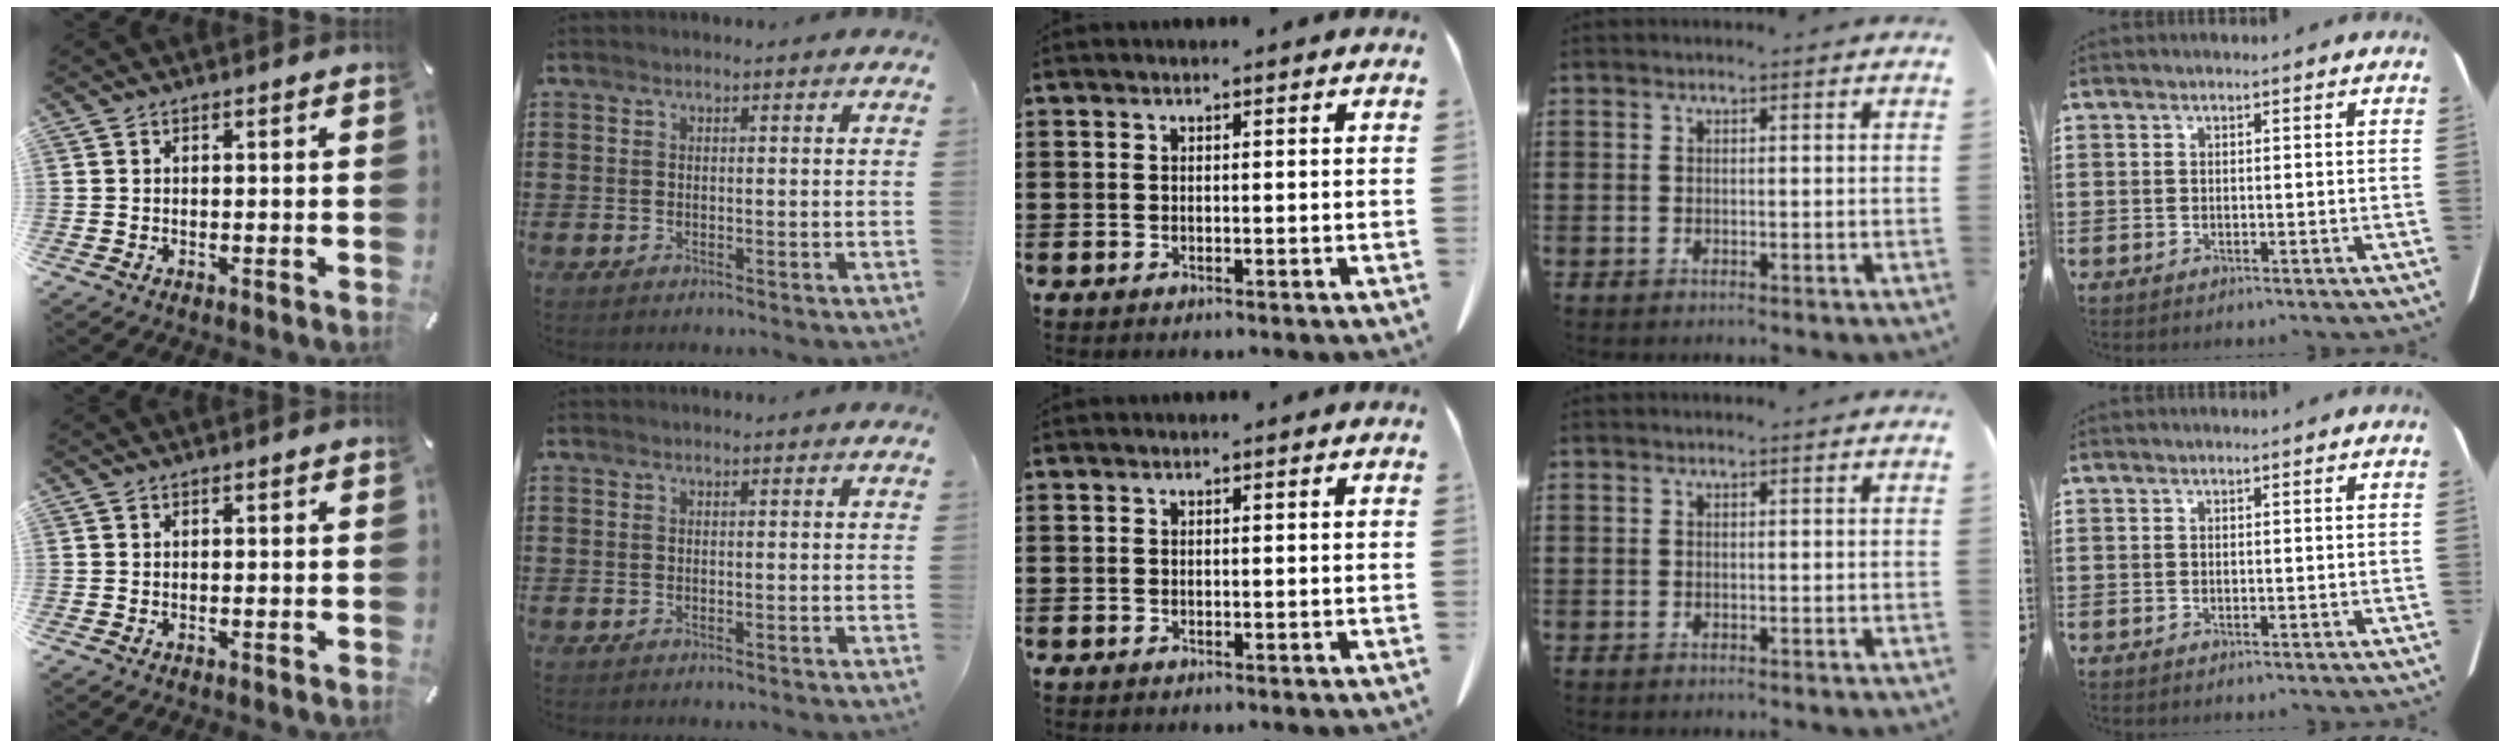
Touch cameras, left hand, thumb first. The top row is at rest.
{}